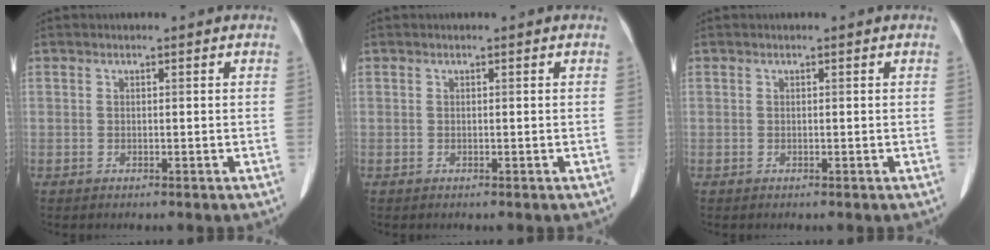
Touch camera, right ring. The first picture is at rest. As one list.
[{"total": 0.0}, {"total": 0.0}]